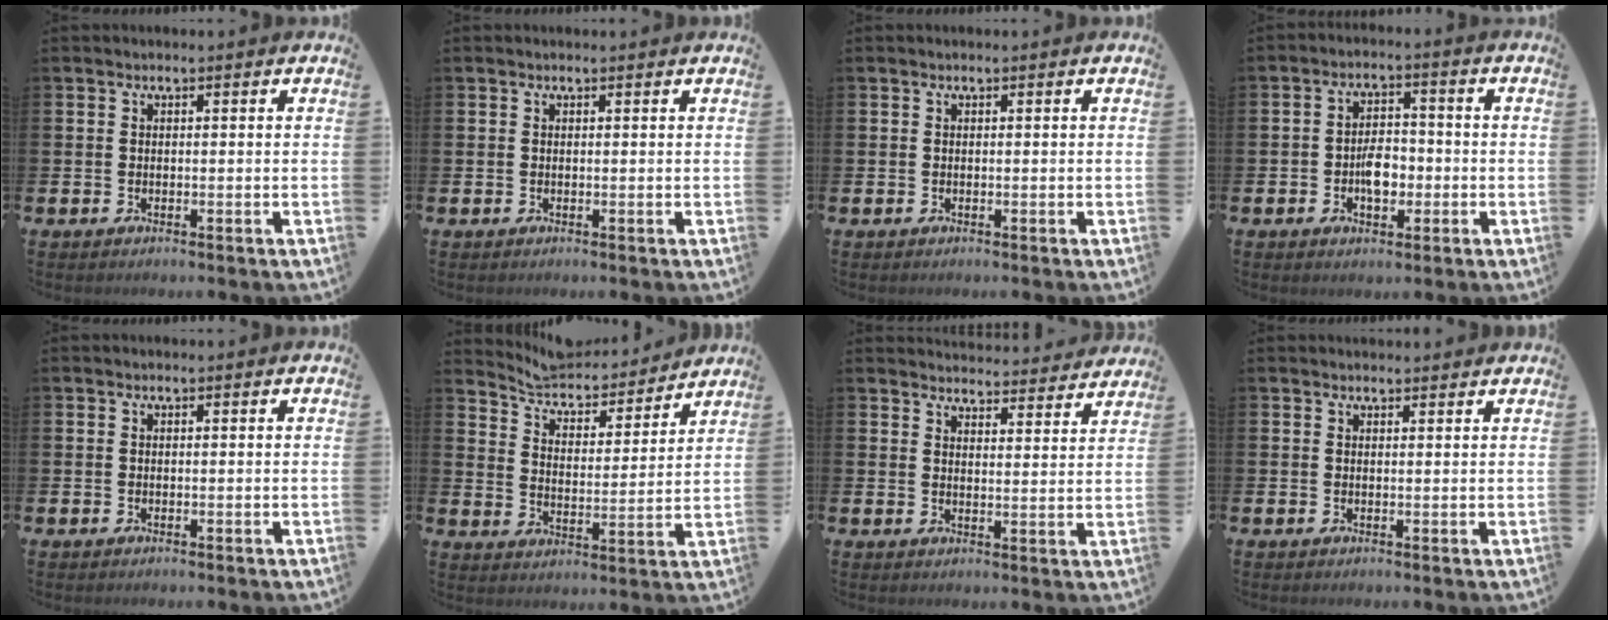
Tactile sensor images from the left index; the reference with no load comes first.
{"total": 0.0}
{"total": 0.0}
{"total": 4.3, "force": [-1.1, 2.6, 3.3], "torque": [-0.053, 0.005, -0.023]}
{"total": 0.0}
{"total": 6.7, "force": [6.4, 1.5, 1.2], "torque": [-0.062, -0.056, 0.109]}
{"total": 4.3, "force": [4.3, 0.4, 0.0], "torque": [0.003, -0.036, 0.073]}
{"total": 1.2, "force": [1.2, 0.2, 0.1], "torque": [0.005, -0.003, 0.020]}